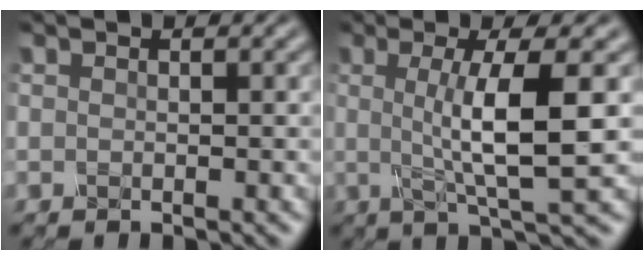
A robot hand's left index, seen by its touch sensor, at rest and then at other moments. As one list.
[{"total": 7.0, "force": [0.5, 1.3, 6.9], "torque": [-0.112, 0.004, 0.008]}]